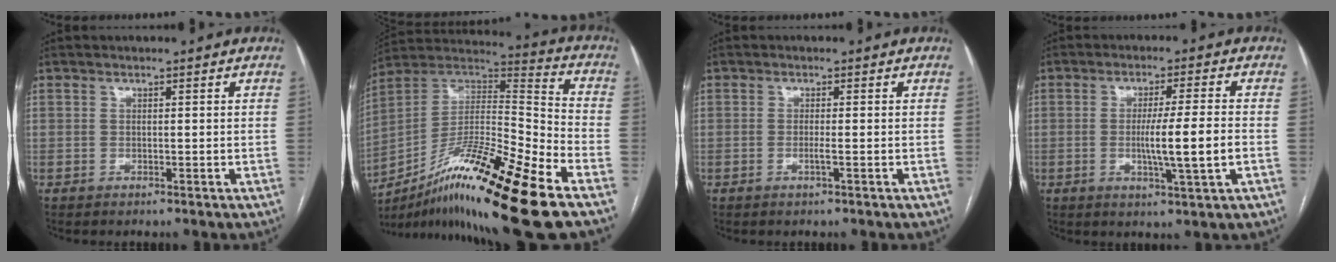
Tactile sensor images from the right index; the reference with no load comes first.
{"total": 24.5, "force": [-14.5, 1.3, 19.7], "torque": [-0.321, -0.016, -0.251]}
{"total": 1.3, "force": [-0.5, -0.2, 1.1], "torque": [-0.025, -0.002, -0.010]}
{"total": 8.0, "force": [-1.4, -0.6, 7.8], "torque": [-0.134, -0.012, -0.023]}